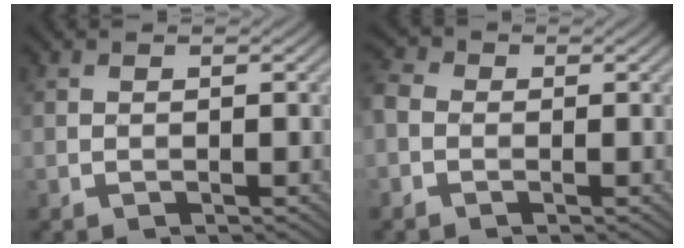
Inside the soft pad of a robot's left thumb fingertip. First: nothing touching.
{"total": 2.9, "force": [-1.0, 2.2, 1.5], "torque": [-0.044, 0.004, -0.032]}